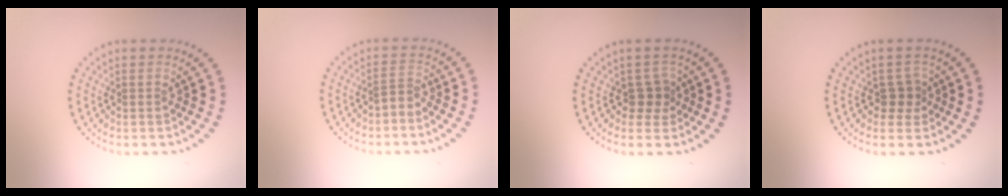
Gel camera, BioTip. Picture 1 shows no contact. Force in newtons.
{"total": 1.2, "press": 0.5, "slide": 1.0}
{"total": 1.6, "press": 1.2, "slide": 1.0}
{"total": 1.7, "press": 1.3, "slide": 1.0}